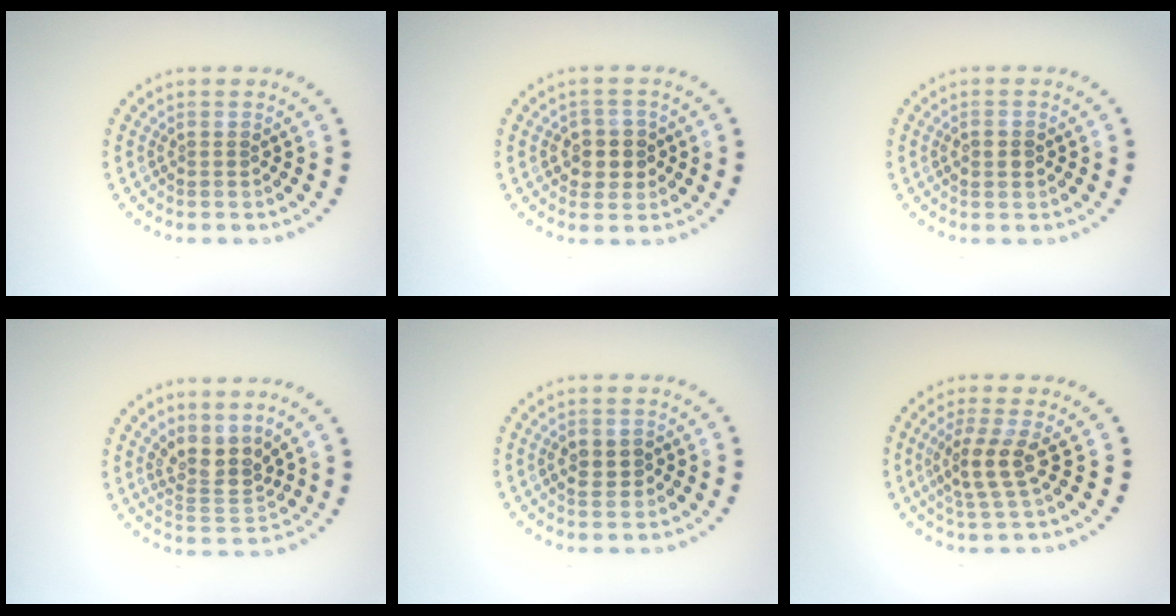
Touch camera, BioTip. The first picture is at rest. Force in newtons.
{"total": 2.9, "press": 2.7, "slide": 0.9}
{"total": 1.8, "press": 1.8, "slide": 0.3}
{"total": 3.2, "press": 2.6, "slide": 1.9}
{"total": 2.2, "press": 2.2, "slide": 0.1}
{"total": 3.2, "press": 2.8, "slide": 1.6}